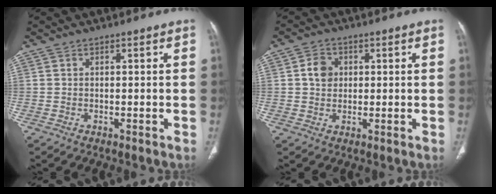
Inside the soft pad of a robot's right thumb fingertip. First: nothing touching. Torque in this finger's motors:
{"motor_torque": [-0.01, 0.55, 0.31, -0.43, 0.01]}